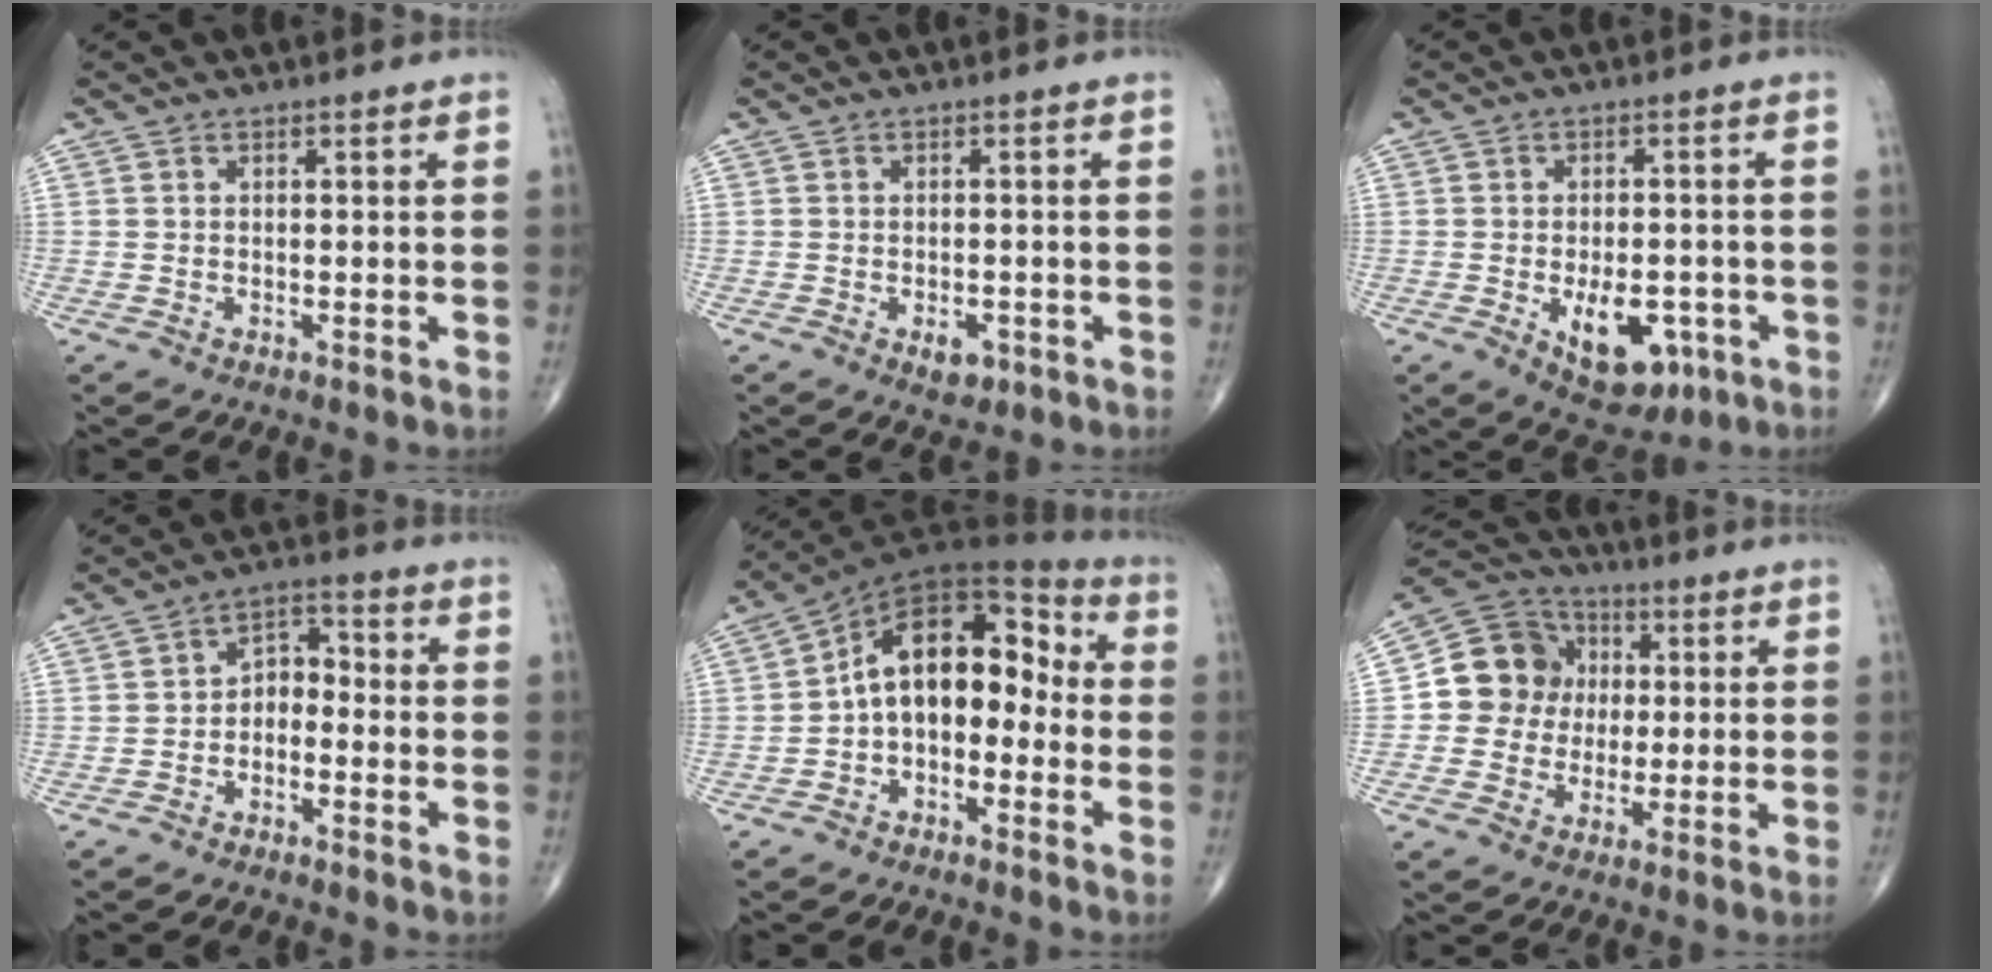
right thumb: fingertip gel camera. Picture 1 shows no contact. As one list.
[{"total": 3.0, "force": [-1.3, 1.8, 2.1], "torque": [-0.019, 0.002, -0.014]}, {"total": 10.7, "force": [-3.8, 5.9, 8.0], "torque": [-0.090, 0.009, -0.041]}, {"total": 5.3, "force": [-1.8, 3.6, 3.4], "torque": [-0.037, 0.038, -0.045]}, {"total": 13.3, "force": [-1.8, 8.6, 10.1], "torque": [-0.125, 0.062, -0.045]}, {"total": 11.6, "force": [0.8, 10.7, 4.4], "torque": [-0.044, 0.019, 0.004]}]